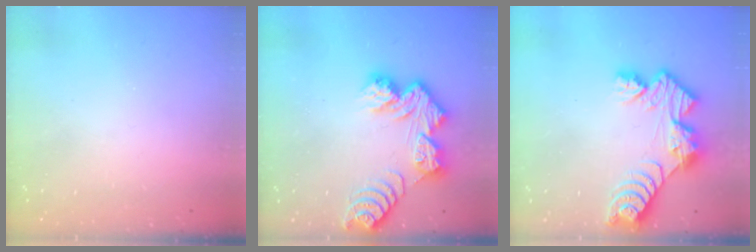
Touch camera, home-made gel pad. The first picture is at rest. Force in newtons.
{"total": 10.8, "press": 10.7, "slide": 1.1}
{"total": 10.3, "press": 10.3, "slide": 1.0}